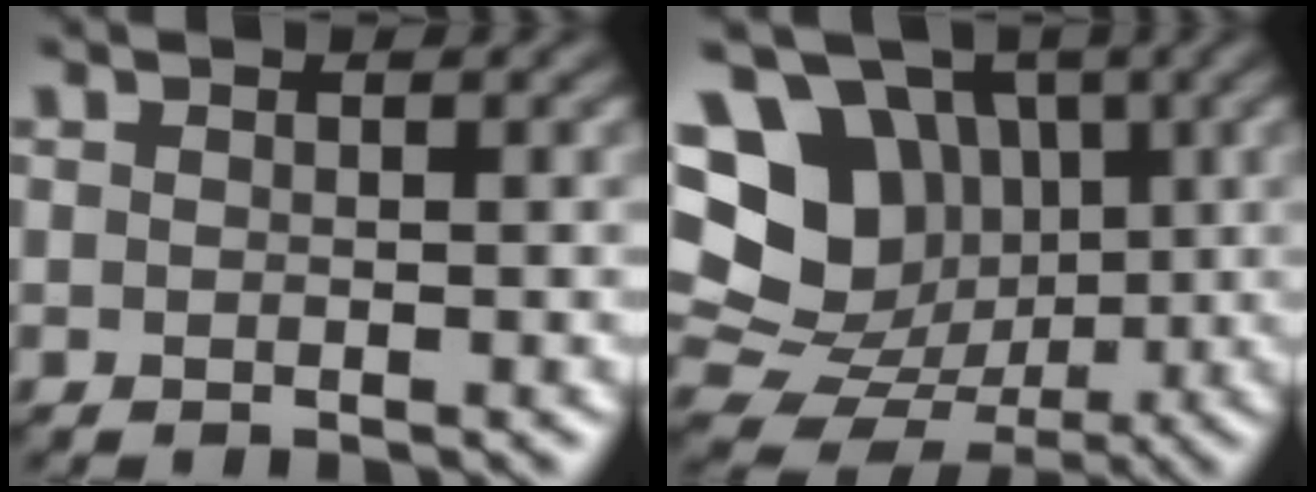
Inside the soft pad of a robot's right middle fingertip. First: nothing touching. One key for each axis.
{"total": 15.9, "fx": 3.7, "fy": 14.0, "fz": 6.7, "tx": -0.155, "ty": 0.034, "tz": 0.056}